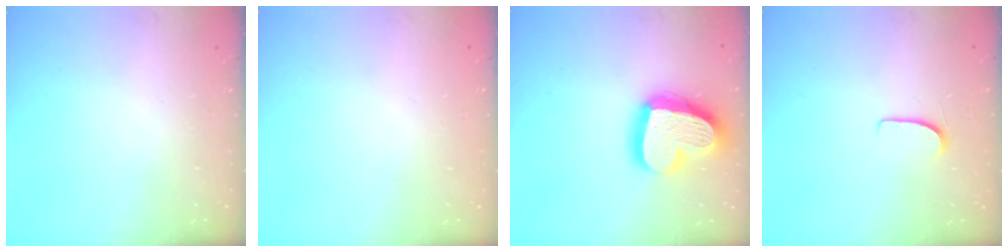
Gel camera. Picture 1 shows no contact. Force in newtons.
{"total": 0.0}
{"total": 21.6, "press": 21.5, "slide": 1.9}
{"total": 5.9, "press": 5.9, "slide": 0.4}